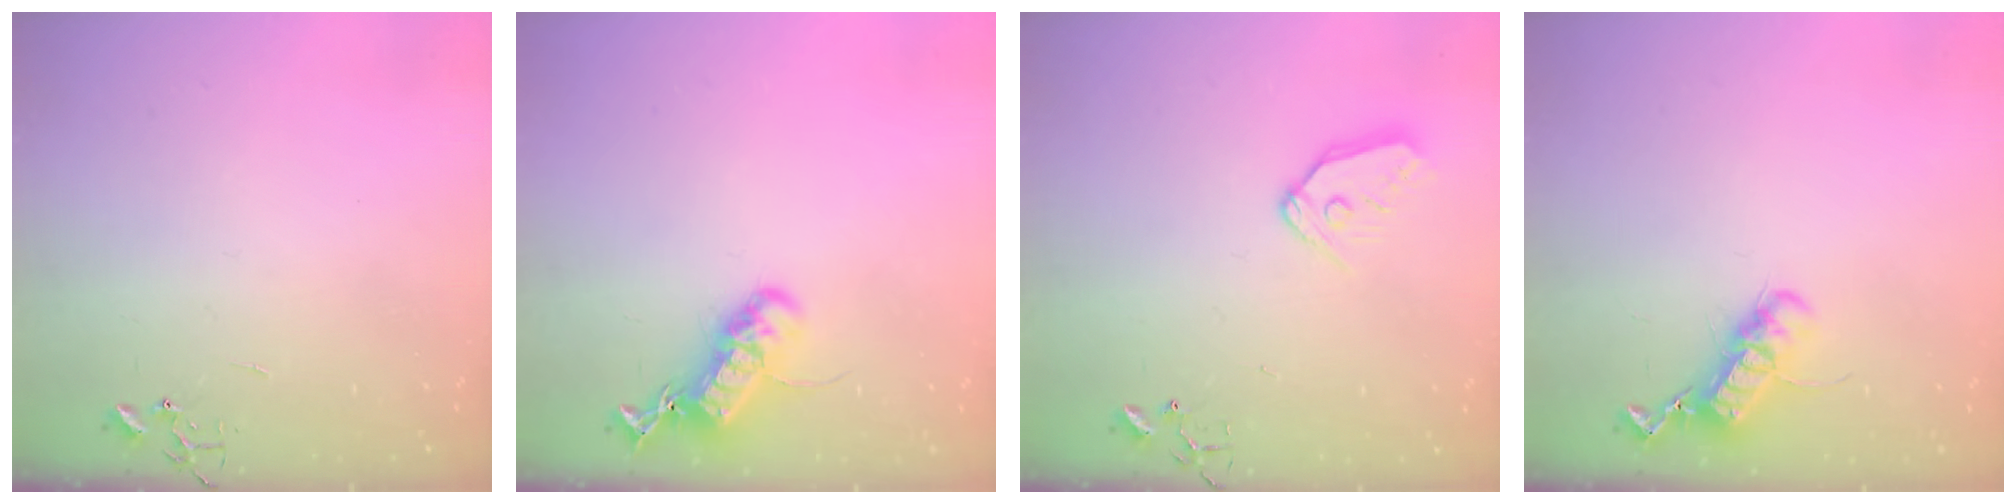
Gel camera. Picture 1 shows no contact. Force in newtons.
{"total": 16.7, "press": 16.6, "slide": 1.2}
{"total": 10.0, "press": 9.9, "slide": 1.1}
{"total": 12.2, "press": 12.2, "slide": 0.9}